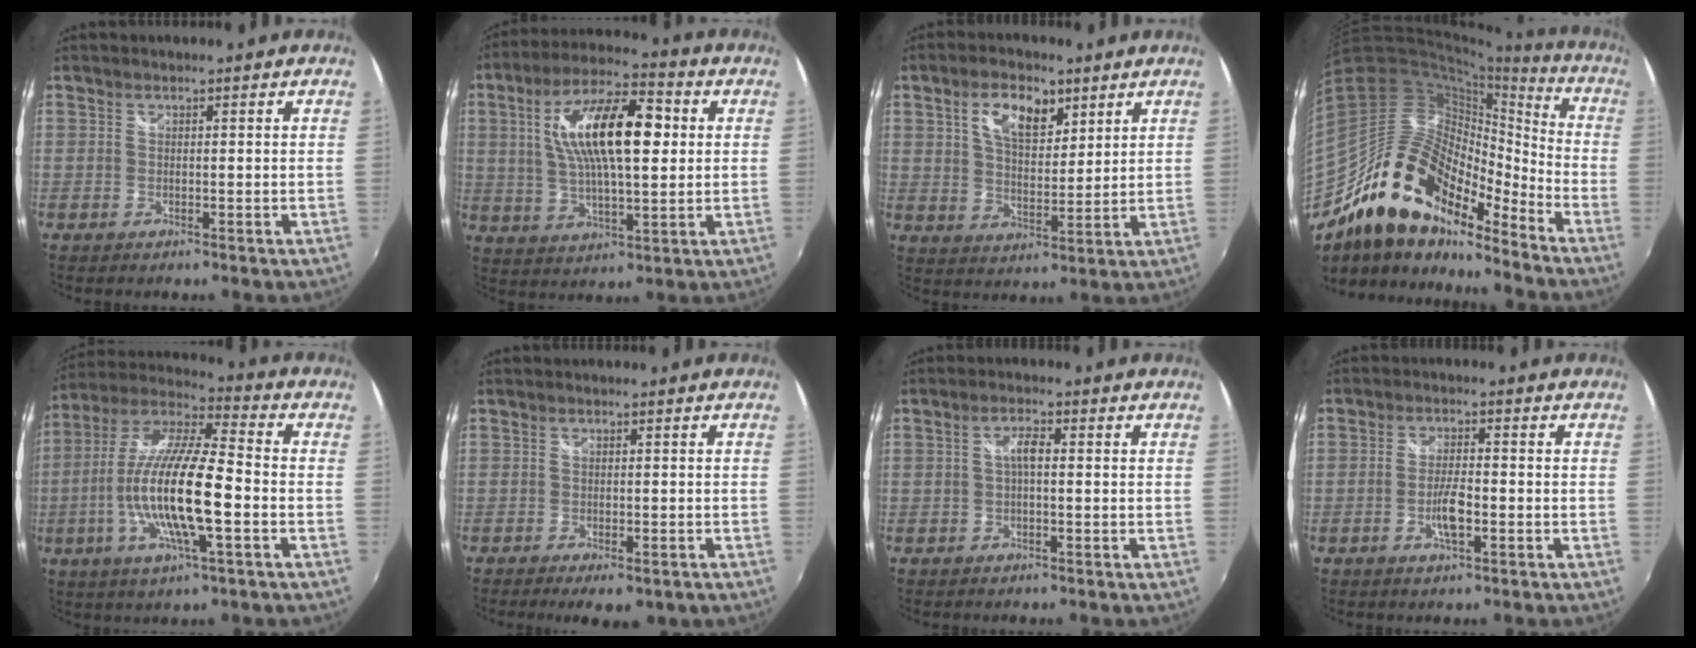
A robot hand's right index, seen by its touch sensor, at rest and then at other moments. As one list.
[{"total": 16.8, "force": [3.3, 5.8, 15.4], "torque": [-0.277, 0.020, 0.056]}, {"total": 8.8, "force": [4.4, 4.4, 6.2], "torque": [-0.110, 0.010, 0.077]}, {"total": 19.8, "force": [-14.5, 8.6, 10.4], "torque": [-0.188, -0.008, -0.264]}, {"total": 18.6, "force": [-4.3, 3.5, 17.8], "torque": [-0.340, -0.013, -0.085]}, {"total": 6.3, "force": [-4.2, 2.3, 4.1], "torque": [-0.086, -0.024, -0.059]}, {"total": 2.5, "force": [-0.1, 0.8, 2.4], "torque": [-0.047, 0.008, -0.003]}, {"total": 4.8, "force": [-1.8, 1.4, 4.2], "torque": [-0.086, 0.000, -0.033]}]